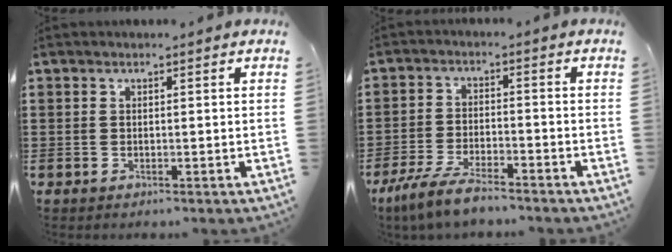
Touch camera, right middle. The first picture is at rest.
{"total": 5.8, "force": [-5.0, 0.8, 2.9], "torque": [-0.074, -0.009, -0.100]}